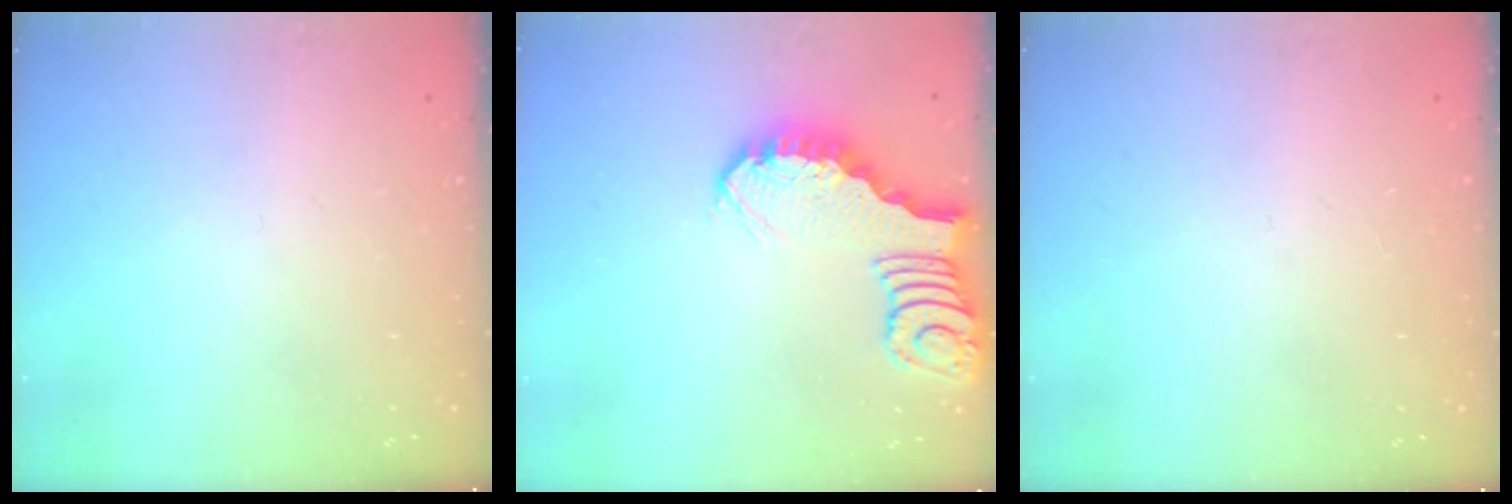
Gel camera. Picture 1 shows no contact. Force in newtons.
{"total": 2.8, "press": 2.8, "slide": 0.4}
{"total": 0.0}